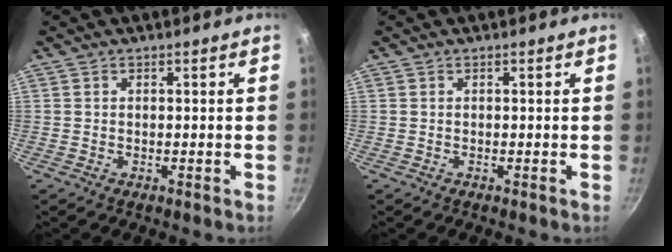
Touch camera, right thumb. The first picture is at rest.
{"total": 0.0}